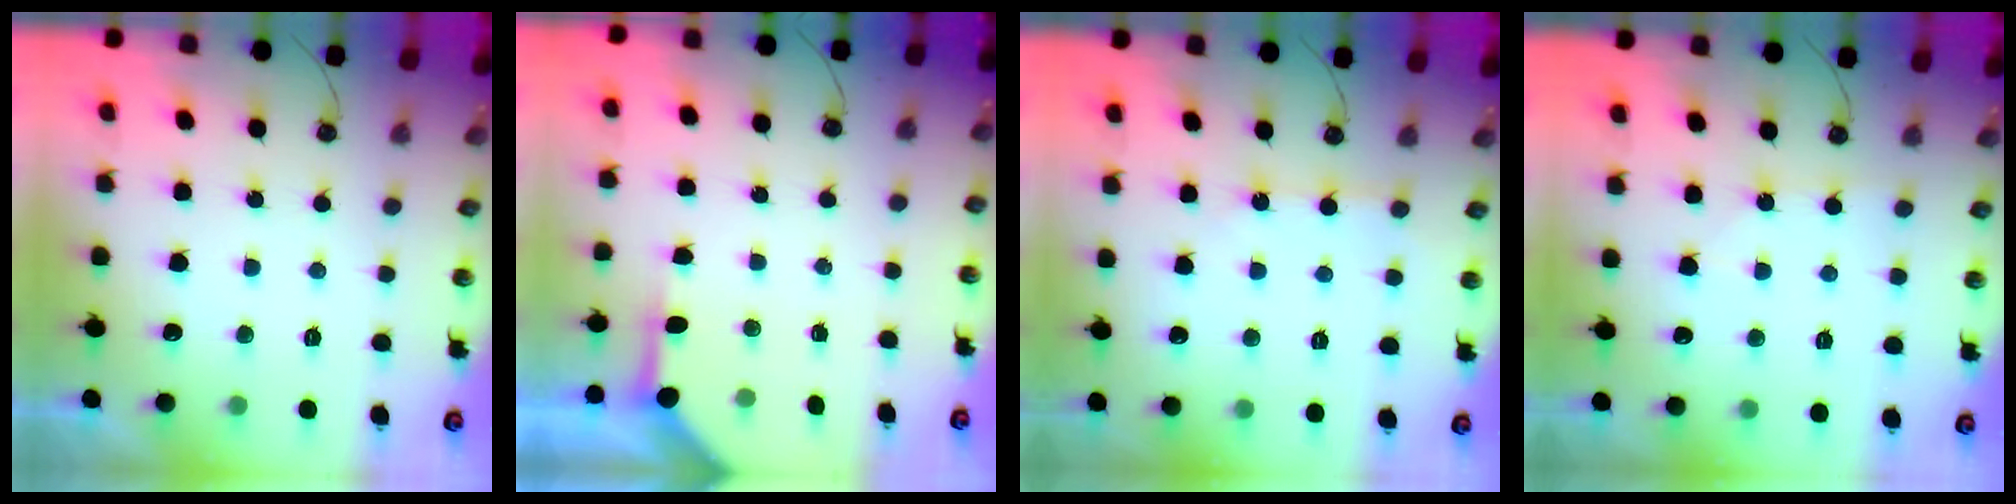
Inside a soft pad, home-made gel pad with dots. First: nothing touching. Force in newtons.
{"total": 3.8, "press": 3.7, "slide": 0.4}
{"total": 4.0, "press": 4.0, "slide": 0.2}
{"total": 3.8, "press": 3.8, "slide": 0.4}